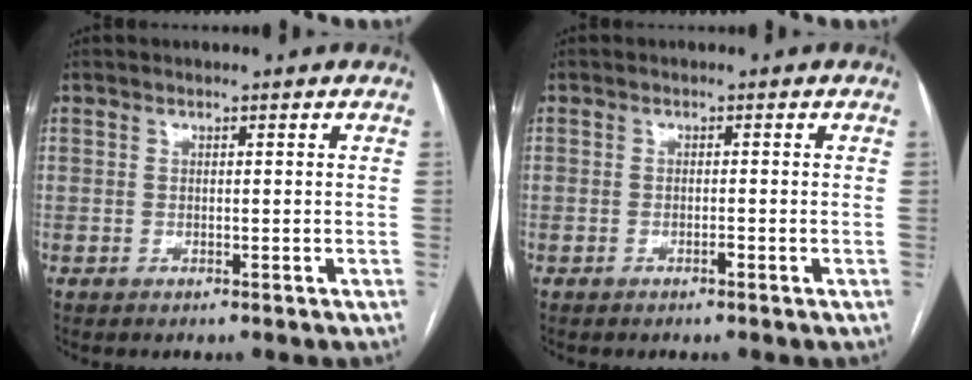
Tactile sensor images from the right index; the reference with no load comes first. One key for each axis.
{"total": 0.7, "fx": -0.5, "fy": 0.2, "fz": 0.5, "tx": -0.009, "ty": 0.001, "tz": -0.007}